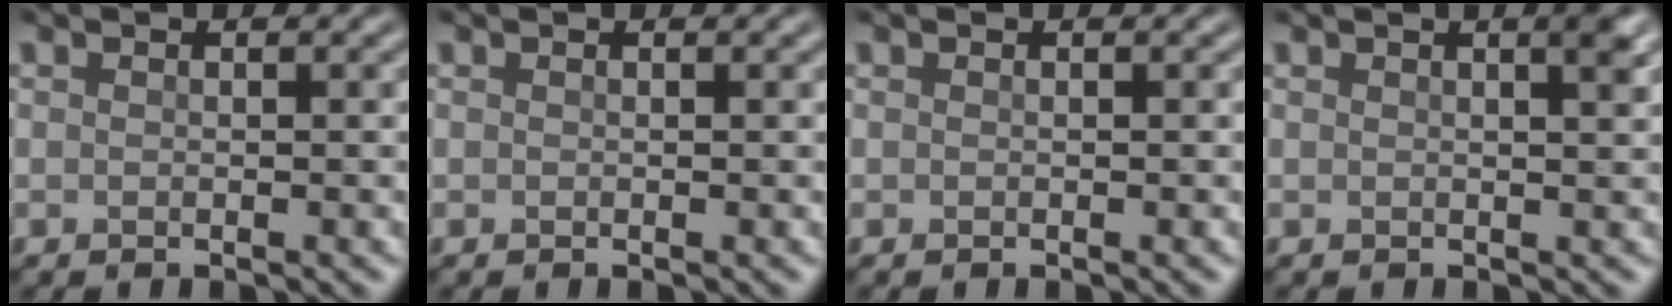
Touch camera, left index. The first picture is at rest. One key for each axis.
{"total": 0.0}
{"total": 0.0}
{"total": 2.7, "fx": 1.2, "fy": 0.9, "fz": 2.2, "tx": -0.011, "ty": 0.013, "tz": 0.004}